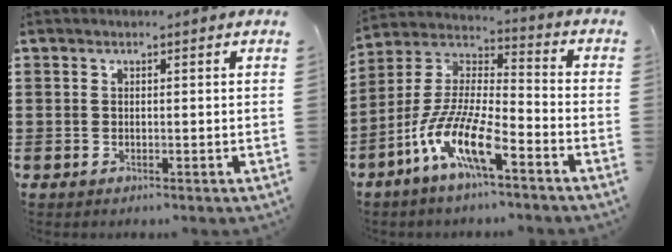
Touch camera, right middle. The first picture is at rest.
{"total": 11.1, "force": [-7.2, 2.5, 8.1], "torque": [-0.200, -0.021, -0.151]}